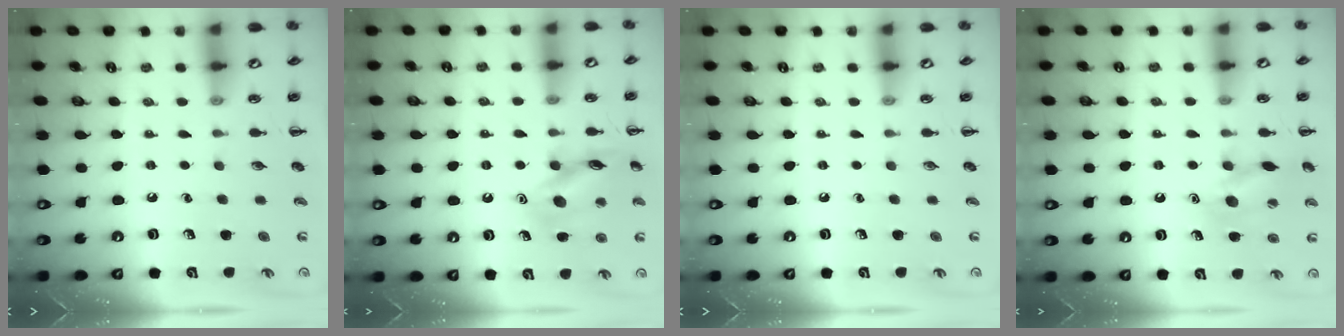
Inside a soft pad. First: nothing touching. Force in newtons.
{"total": 13.6, "press": 13.6, "slide": 1.1}
{"total": 0.0}
{"total": 11.5, "press": 11.4, "slide": 1.6}